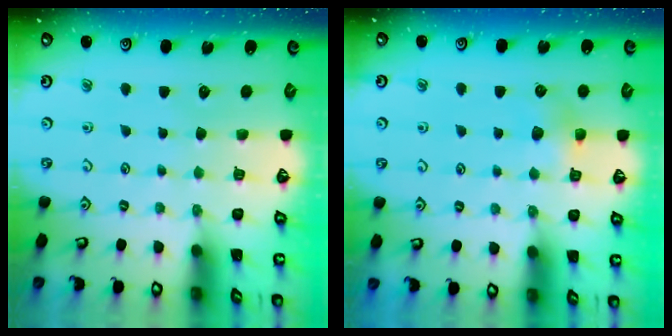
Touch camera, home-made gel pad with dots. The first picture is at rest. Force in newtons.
{"total": 5.9, "press": 5.8, "slide": 1.1}